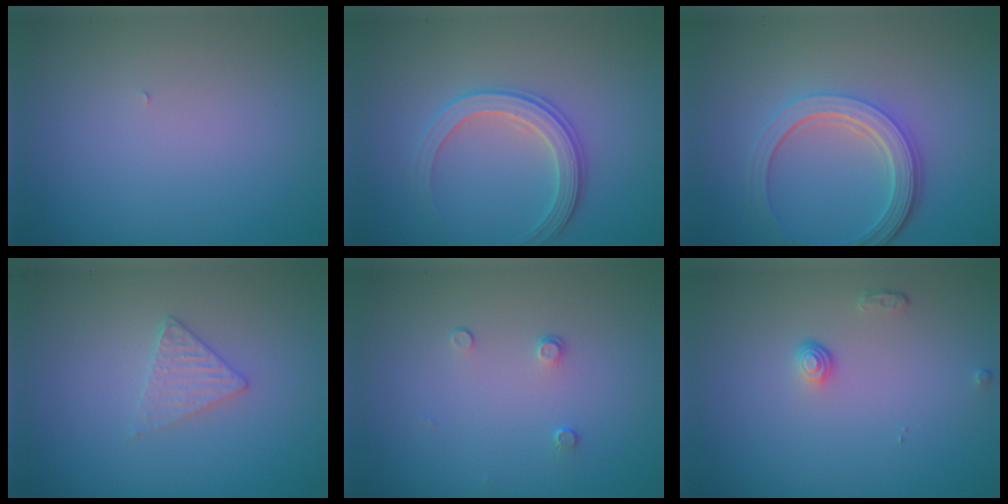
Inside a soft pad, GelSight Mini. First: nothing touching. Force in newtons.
{"total": 2.8, "press": 2.8, "slide": 0.3}
{"total": 4.8, "press": 3.7, "slide": 3.1}
{"total": 1.8, "press": 1.8, "slide": 0.3}
{"total": 0.9, "press": 0.6, "slide": 0.6}
{"total": 1.1, "press": 0.8, "slide": 0.8}